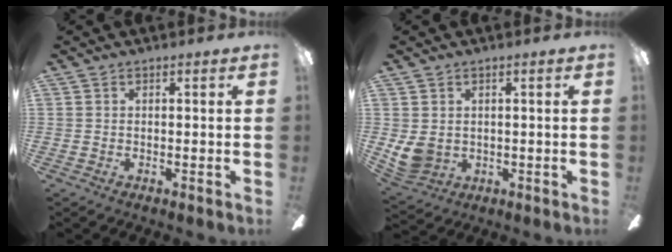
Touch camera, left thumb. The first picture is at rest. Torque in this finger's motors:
{"motor_torque": [0.39, 0.90, 0.52, -0.24, 0.03]}